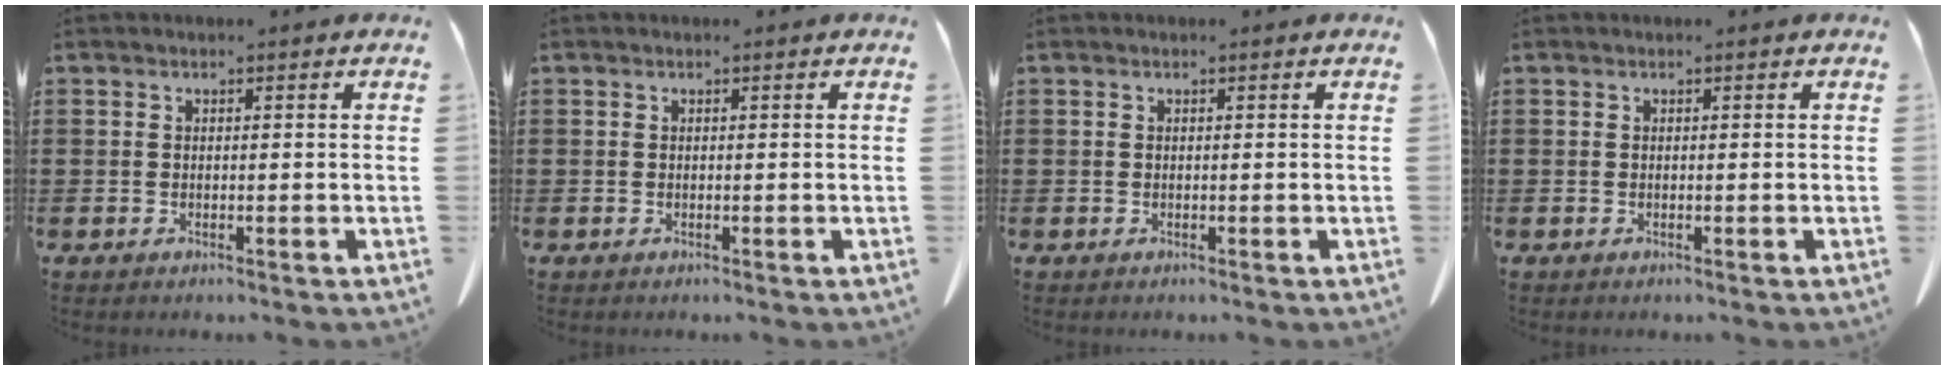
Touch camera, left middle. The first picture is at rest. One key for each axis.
{"total": 0.0}
{"total": 0.0}
{"total": 0.0}